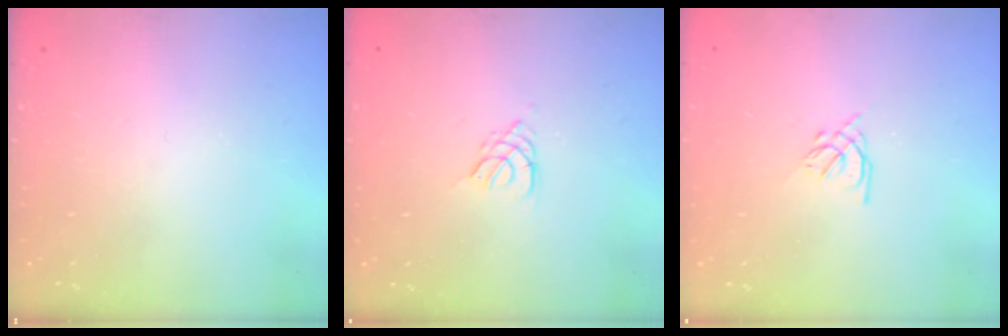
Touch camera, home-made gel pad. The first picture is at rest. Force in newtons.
{"total": 2.6, "press": 2.5, "slide": 0.5}
{"total": 1.6, "press": 1.5, "slide": 0.5}